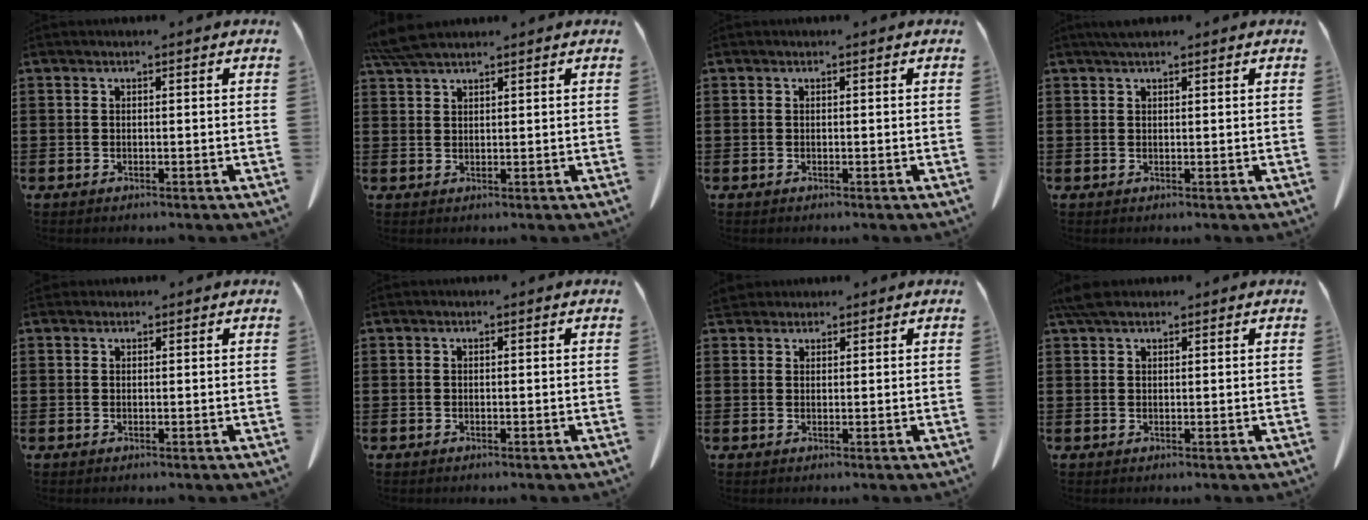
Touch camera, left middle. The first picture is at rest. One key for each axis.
{"total": 4.3, "fx": 3.6, "fy": 0.5, "fz": 2.2, "tx": -0.054, "ty": -0.003, "tz": 0.070}
{"total": 0.0}
{"total": 1.6, "fx": 1.2, "fy": 0.3, "fz": 1.0, "tx": -0.022, "ty": 0.003, "tz": 0.021}
{"total": 0.6, "fx": 0.6, "fy": 0.3, "fz": 0.1, "tx": -0.003, "ty": 0.000, "tz": 0.012}
{"total": 0.0}
{"total": 2.1, "fx": 1.9, "fy": 0.8, "fz": 0.4, "tx": -0.014, "ty": 0.002, "tz": 0.040}
{"total": 3.1, "fx": 2.2, "fy": 1.0, "fz": 1.9, "tx": -0.044, "ty": 0.005, "tz": 0.043}